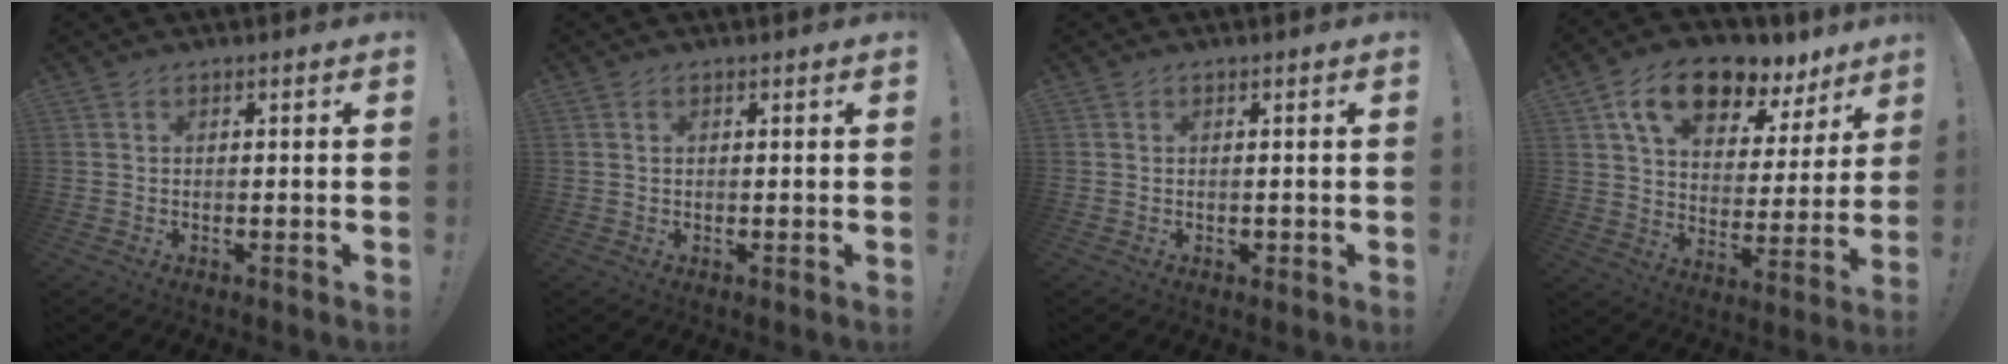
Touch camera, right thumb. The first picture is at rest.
{"total": 0.5, "force": [0.3, 0.3, 0.3], "torque": [-0.008, 0.003, 0.007]}
{"total": 0.8, "force": [-0.1, 0.8, 0.2], "torque": [-0.003, 0.002, -0.001]}
{"total": 15.7, "force": [10.0, 8.3, 8.9], "torque": [-0.151, -0.055, 0.178]}